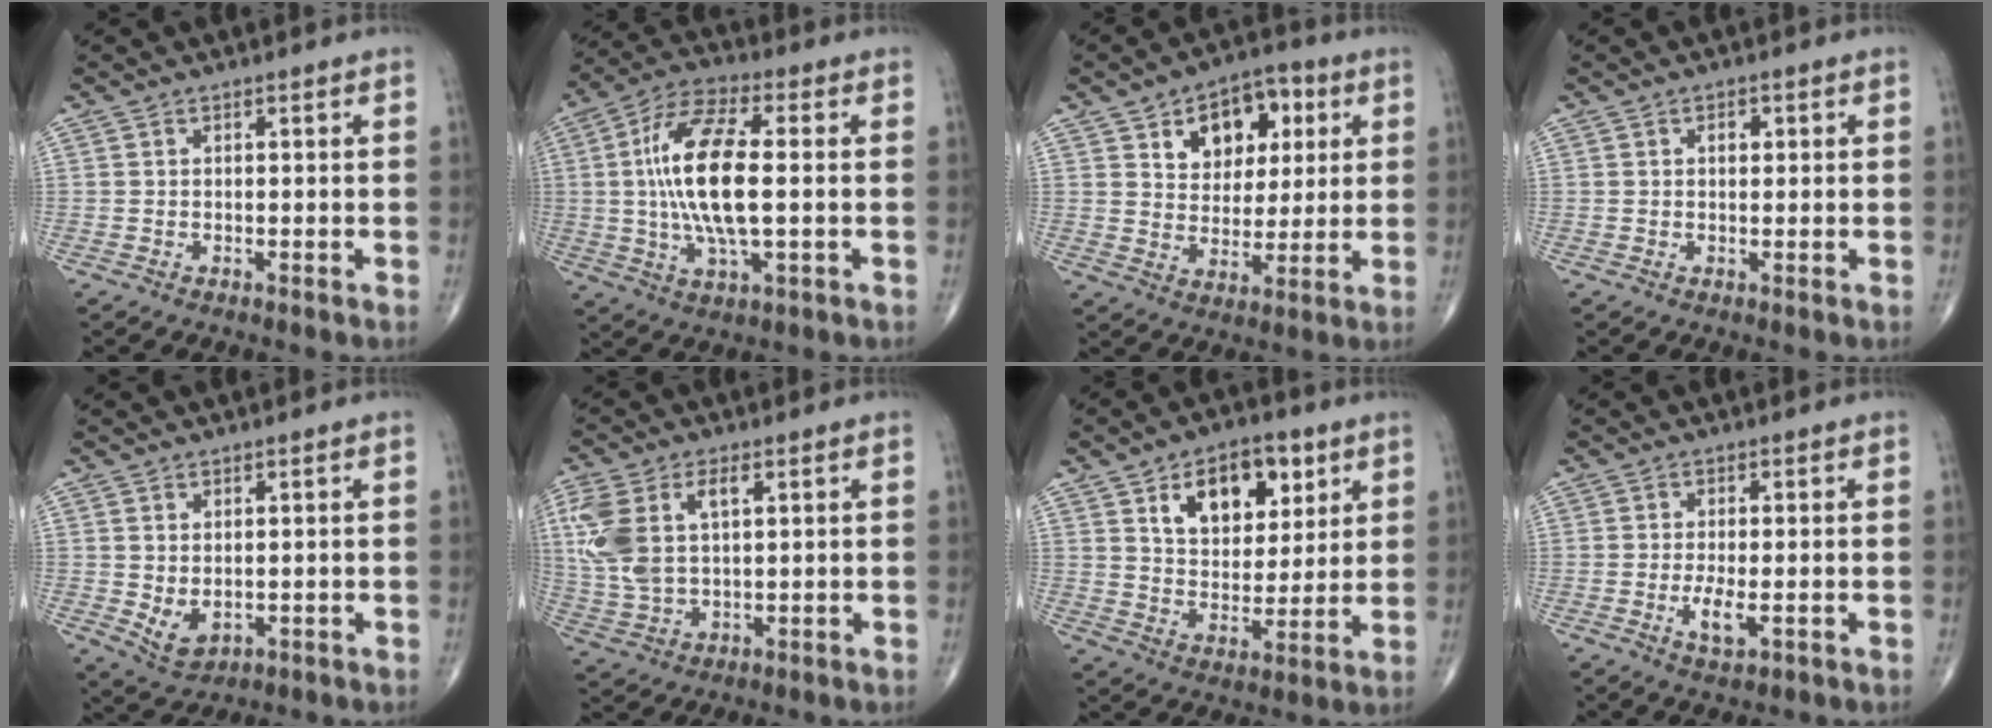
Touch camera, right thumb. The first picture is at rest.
{"total": 16.5, "force": [0.5, 6.0, 15.4], "torque": [-0.311, 0.012, 0.005]}
{"total": 12.9, "force": [5.0, 8.8, 8.0], "torque": [-0.066, -0.008, 0.077]}
{"total": 1.8, "force": [0.6, 1.1, 1.3], "torque": [-0.015, 0.000, 0.007]}
{"total": 4.4, "force": [0.0, 2.8, 3.4], "torque": [-0.056, -0.008, 0.017]}
{"total": 12.9, "force": [3.7, 7.0, 10.1], "torque": [-0.235, 0.004, 0.080]}
{"total": 14.4, "force": [6.5, 8.7, 9.4], "torque": [-0.098, -0.028, 0.109]}
{"total": 3.8, "force": [-0.9, 1.2, 3.5], "torque": [-0.072, -0.009, -0.016]}